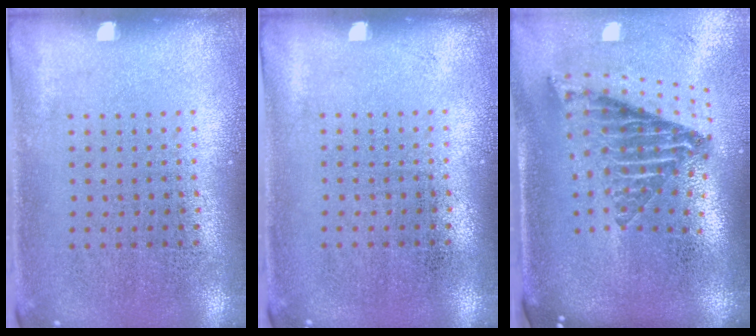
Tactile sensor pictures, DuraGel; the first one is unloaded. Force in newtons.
{"total": 0.0}
{"total": 2.7, "press": 1.8, "slide": 2.0}